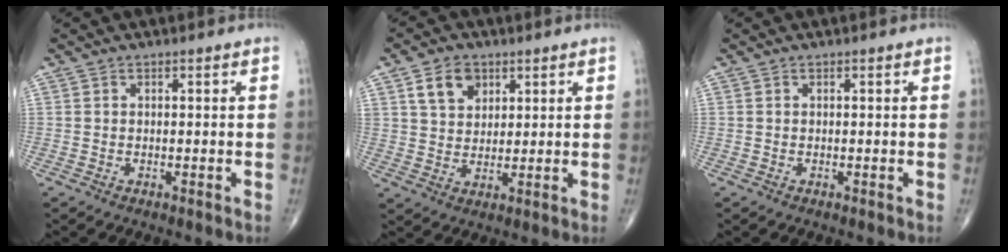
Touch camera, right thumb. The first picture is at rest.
{"total": 7.0, "force": [3.4, 5.0, 3.5], "torque": [-0.041, -0.013, 0.062]}
{"total": 0.0}